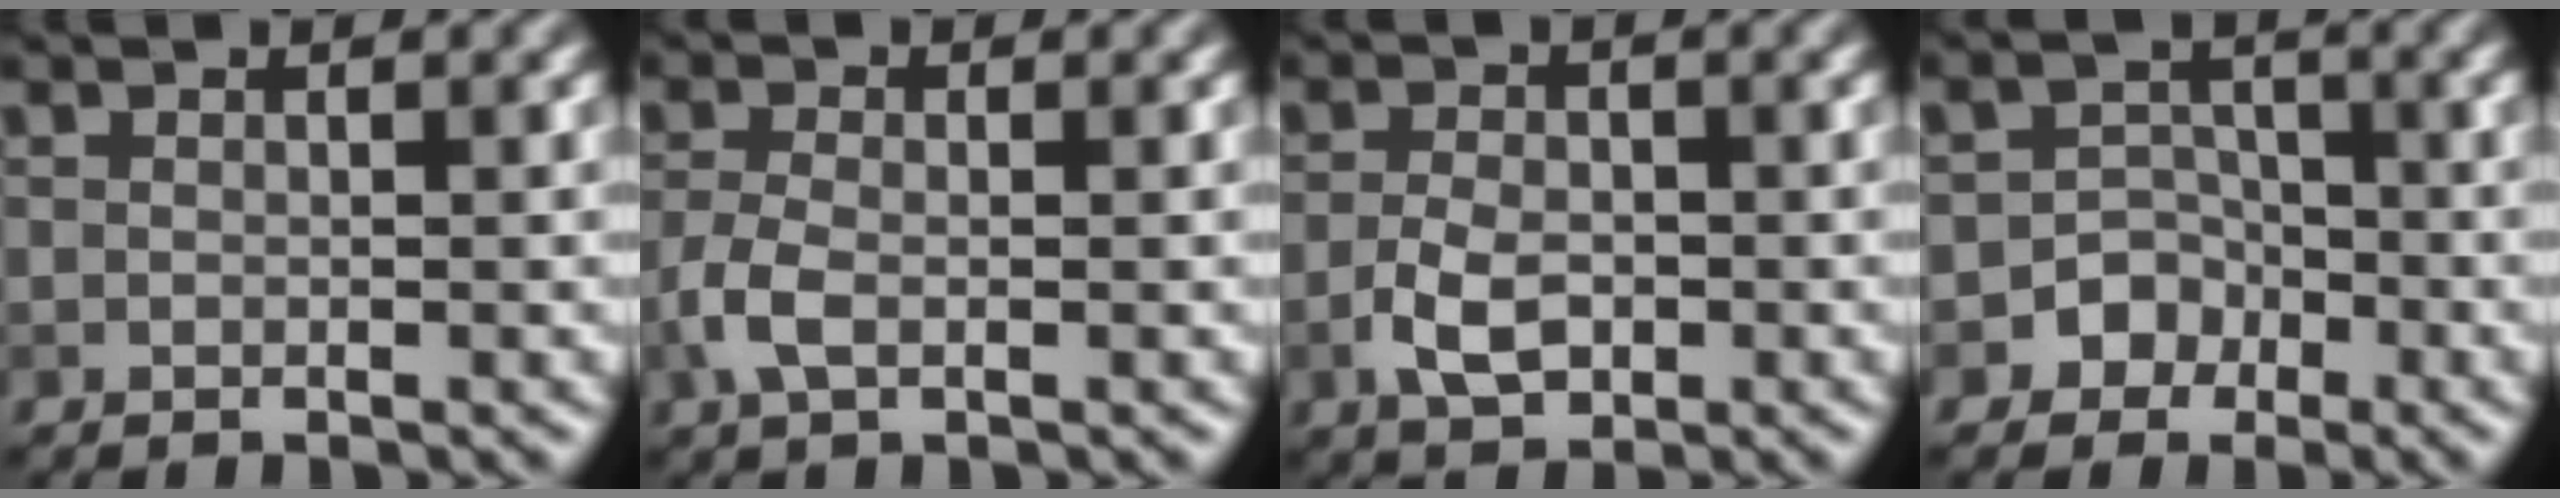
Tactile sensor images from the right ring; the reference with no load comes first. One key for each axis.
{"total": 2.5, "fx": -0.9, "fy": 1.3, "fz": 2.0, "tx": -0.049, "ty": -0.001, "tz": -0.023}
{"total": 3.4, "fx": -1.2, "fy": 2.0, "fz": 2.5, "tx": -0.051, "ty": -0.002, "tz": -0.026}
{"total": 3.5, "fx": -1.9, "fy": 3.0, "fz": 0.3, "tx": 0.035, "ty": 0.011, "tz": -0.044}